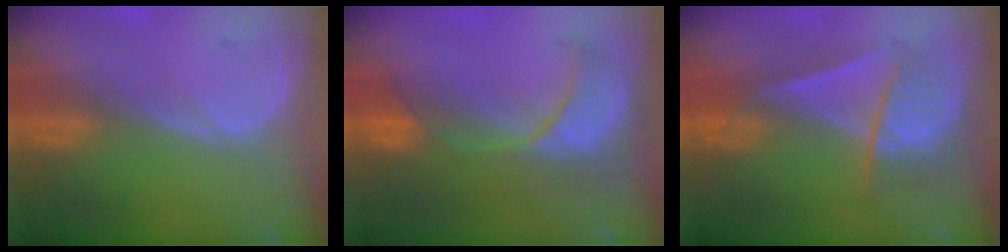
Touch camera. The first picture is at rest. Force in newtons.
{"total": 8.3, "press": 8.2, "slide": 1.1}
{"total": 6.4, "press": 6.1, "slide": 2.1}